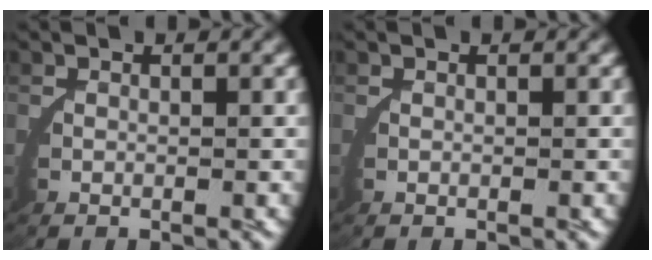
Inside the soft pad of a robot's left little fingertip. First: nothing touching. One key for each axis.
{"total": 0.0}